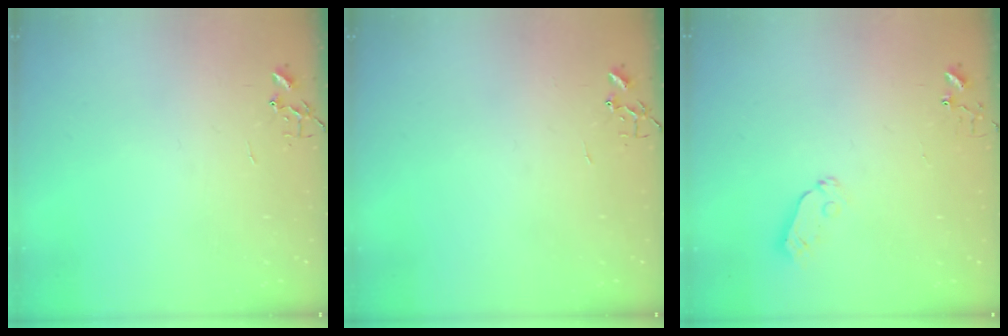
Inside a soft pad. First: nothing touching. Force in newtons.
{"total": 0.0}
{"total": 4.1, "press": 4.1, "slide": 0.1}